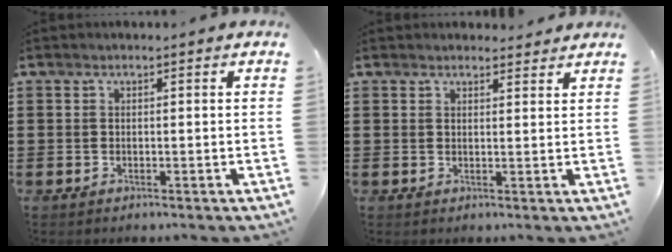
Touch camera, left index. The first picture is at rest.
{"total": 1.9, "force": [1.8, 0.4, 0.0], "torque": [0.003, -0.001, 0.033]}